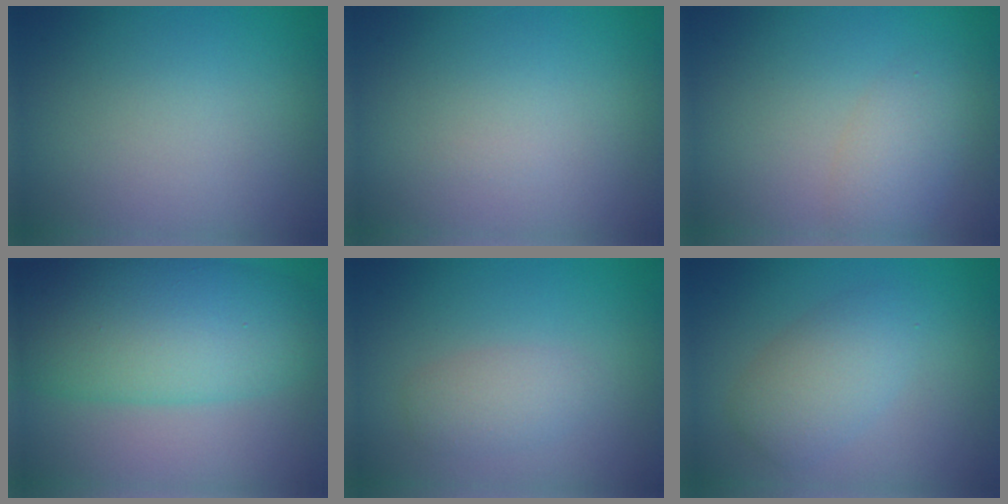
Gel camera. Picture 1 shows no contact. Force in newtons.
{"total": 0.0}
{"total": 2.9, "press": 2.9, "slide": 0.1}
{"total": 10.6, "press": 10.6, "slide": 0.1}
{"total": 2.1, "press": 2.1, "slide": 0.1}
{"total": 3.6, "press": 3.6, "slide": 0.1}